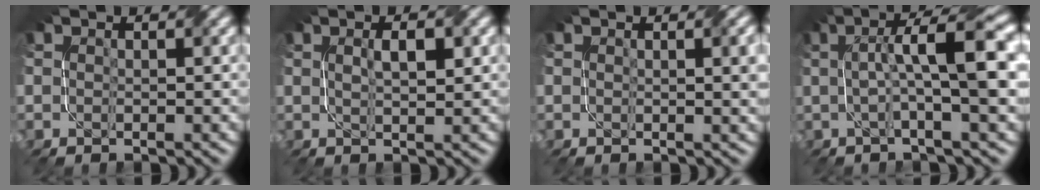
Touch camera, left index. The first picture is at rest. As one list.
[{"total": 2.3, "force": [0.7, 0.5, 2.2], "torque": [-0.033, -0.001, 0.014]}, {"total": 2.8, "force": [0.8, 0.8, 2.6], "torque": [-0.024, 0.005, 0.011]}, {"total": 7.8, "force": [1.3, 1.3, 7.5], "torque": [-0.112, 0.016, 0.017]}]